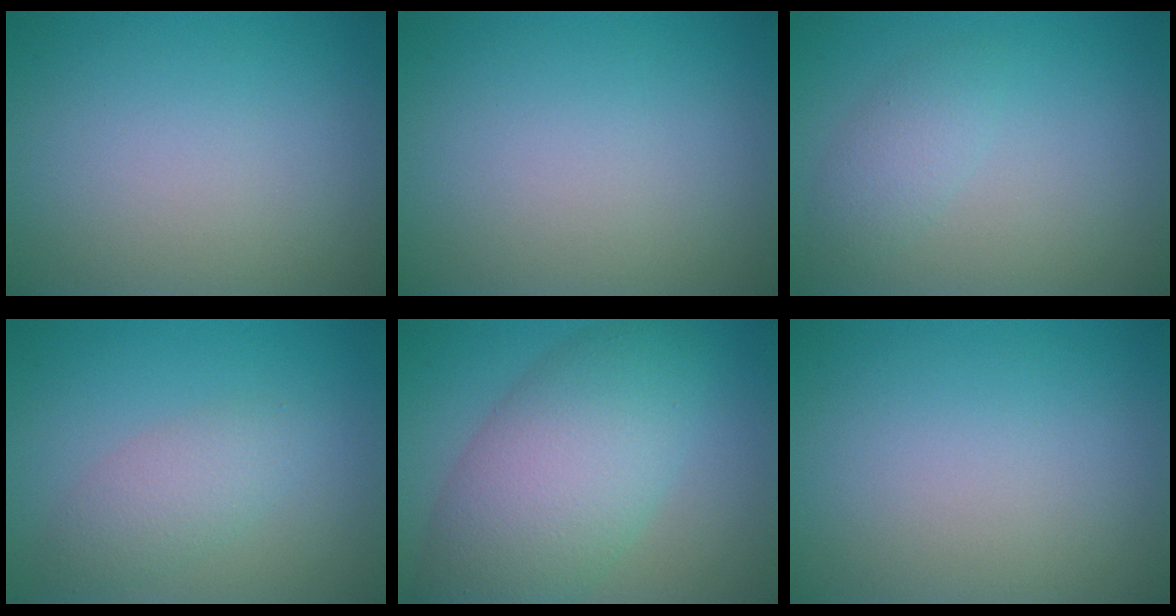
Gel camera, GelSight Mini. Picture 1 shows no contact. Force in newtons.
{"total": 0.0}
{"total": 2.0, "press": 2.0, "slide": 0.2}
{"total": 2.8, "press": 2.8, "slide": 0.1}
{"total": 8.8, "press": 8.8, "slide": 0.2}
{"total": 0.0}